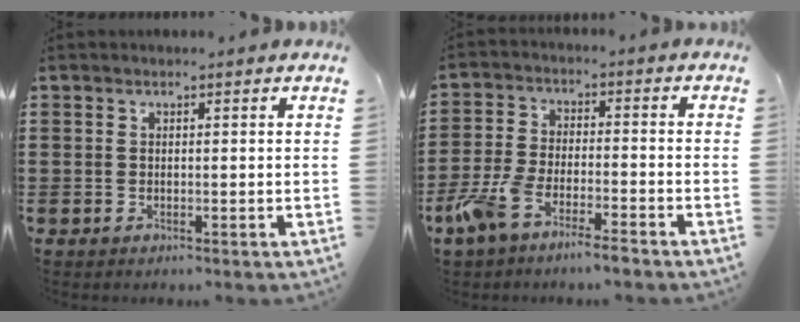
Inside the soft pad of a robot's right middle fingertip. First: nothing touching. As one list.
[{"total": 6.5, "force": [-5.0, 1.1, 3.9], "torque": [-0.106, -0.011, -0.102]}]